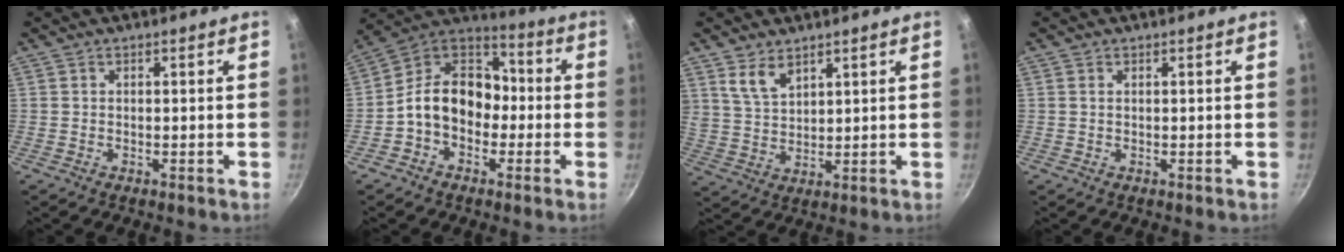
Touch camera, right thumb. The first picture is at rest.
{"total": 13.9, "force": [-2.5, 10.6, 8.7], "torque": [-0.099, 0.053, -0.067]}
{"total": 6.1, "force": [4.0, 3.2, 3.3], "torque": [-0.054, -0.022, 0.085]}
{"total": 0.6, "force": [0.2, 0.3, 0.4], "torque": [-0.008, 0.001, 0.003]}